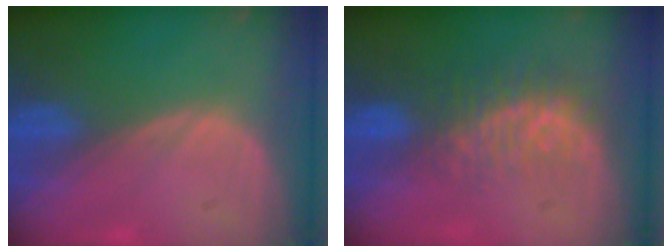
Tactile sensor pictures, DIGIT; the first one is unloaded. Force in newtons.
{"total": 8.1, "press": 7.0, "slide": 4.2}